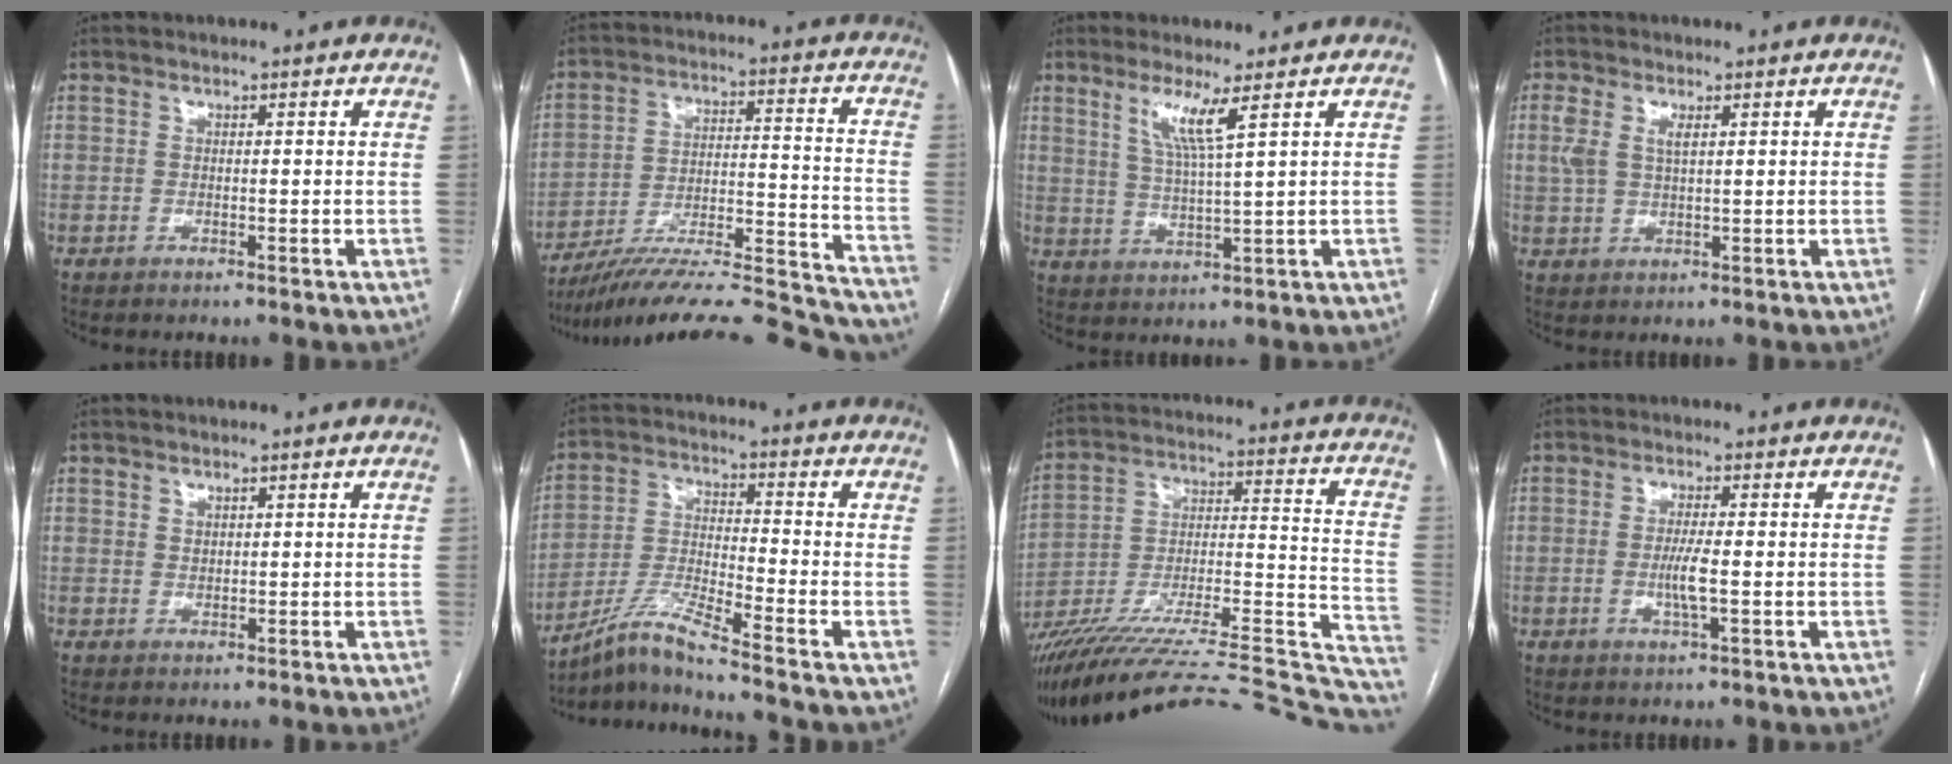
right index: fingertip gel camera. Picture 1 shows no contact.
{"total": 27.0, "force": [-25.1, 1.6, 9.9], "torque": [-0.099, 0.001, -0.362]}
{"total": 5.4, "force": [2.9, -0.9, 4.5], "torque": [-0.088, -0.011, 0.057]}
{"total": 4.3, "force": [1.5, 1.9, 3.5], "torque": [-0.085, 0.015, 0.036]}
{"total": 1.8, "force": [0.9, 1.4, 0.6], "torque": [-0.007, -0.004, 0.018]}
{"total": 8.5, "force": [-7.2, -2.3, 3.8], "torque": [-0.088, -0.019, -0.140]}
{"total": 38.4, "force": [-34.0, 3.9, 17.3], "torque": [-0.204, -0.030, -0.481]}
{"total": 3.5, "force": [-0.7, 0.0, 3.5], "torque": [-0.073, -0.007, -0.013]}